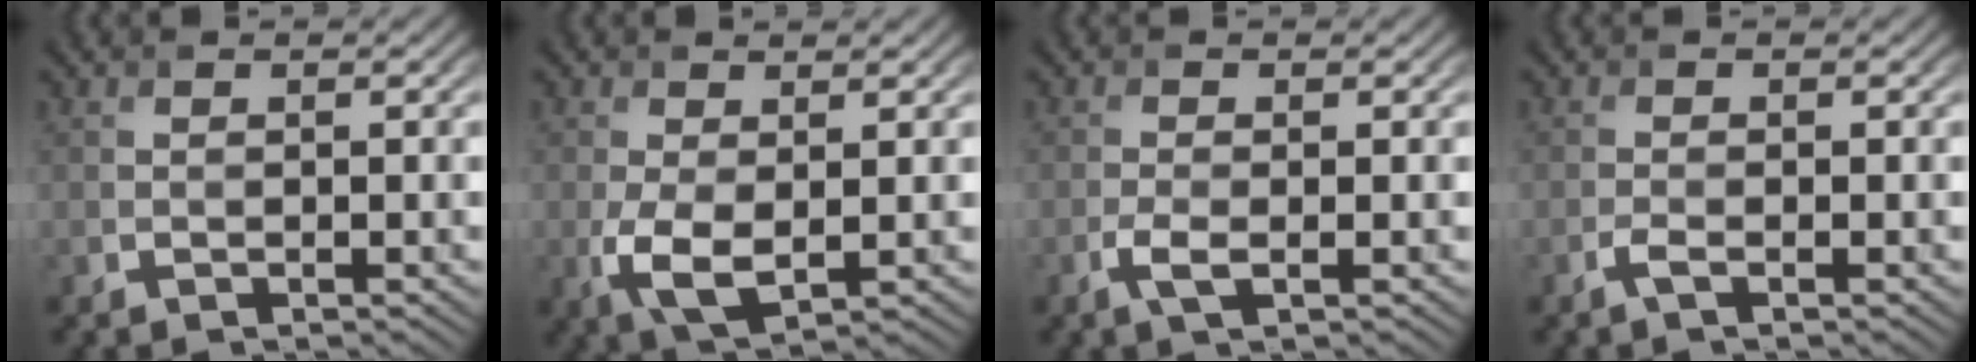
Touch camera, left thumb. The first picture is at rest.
{"total": 4.6, "force": [-0.5, 2.4, 3.9], "torque": [-0.099, -0.014, -0.005]}
{"total": 2.2, "force": [-0.9, 0.6, 1.9], "torque": [-0.046, -0.001, -0.023]}
{"total": 1.3, "force": [-0.8, 0.2, 1.0], "torque": [-0.024, 0.002, -0.019]}